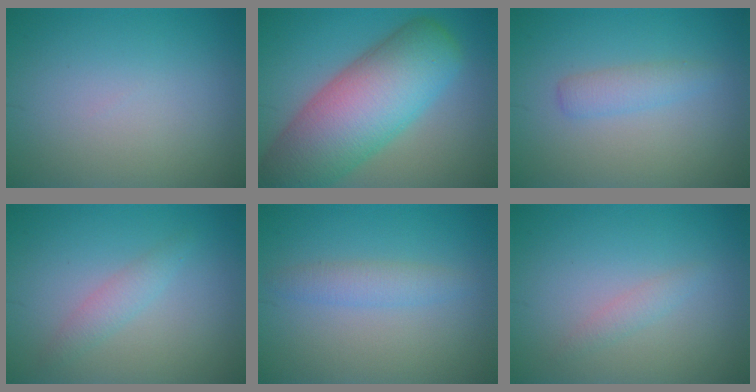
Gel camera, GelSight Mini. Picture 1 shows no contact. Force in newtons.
{"total": 11.9, "press": 11.9, "slide": 0.5}
{"total": 1.8, "press": 1.8, "slide": 0.1}
{"total": 1.6, "press": 1.6, "slide": 0.2}
{"total": 1.9, "press": 1.9, "slide": 0.0}
{"total": 1.1, "press": 1.1, "slide": 0.0}